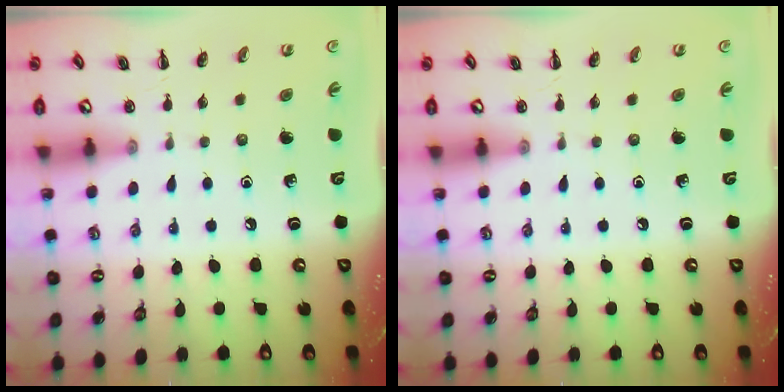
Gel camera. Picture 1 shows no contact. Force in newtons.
{"total": 0.0}